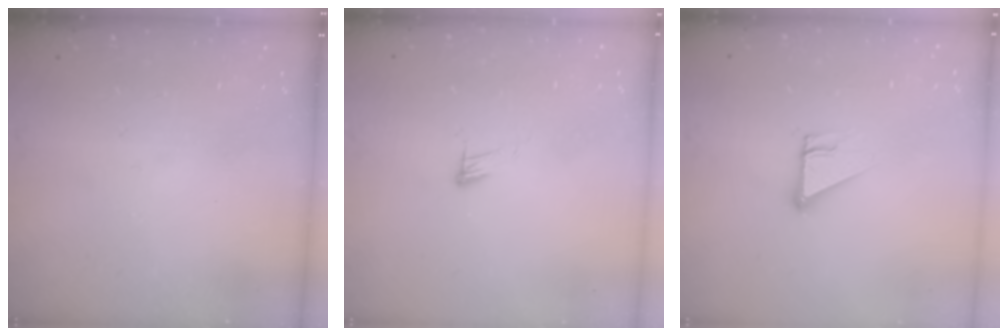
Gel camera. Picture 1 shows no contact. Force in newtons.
{"total": 4.2, "press": 4.2, "slide": 0.4}
{"total": 3.7, "press": 3.7, "slide": 0.2}